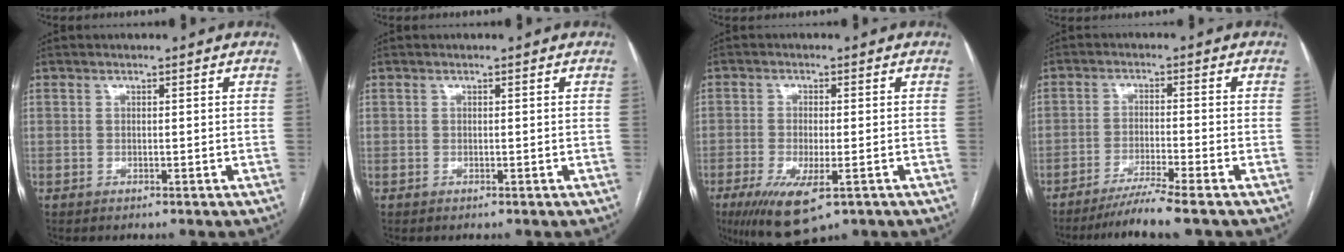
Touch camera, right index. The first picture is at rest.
{"total": 0.0}
{"total": 9.3, "force": [-4.9, 2.6, 7.5], "torque": [-0.132, -0.024, -0.075]}
{"total": 6.0, "force": [-4.9, -1.7, 3.0], "torque": [-0.050, -0.022, -0.088]}